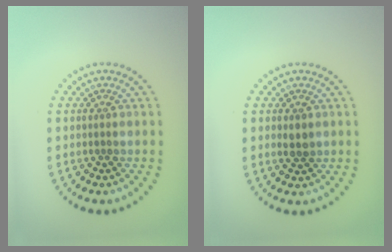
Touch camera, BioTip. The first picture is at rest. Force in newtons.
{"total": 1.5, "press": 1.4, "slide": 0.1}